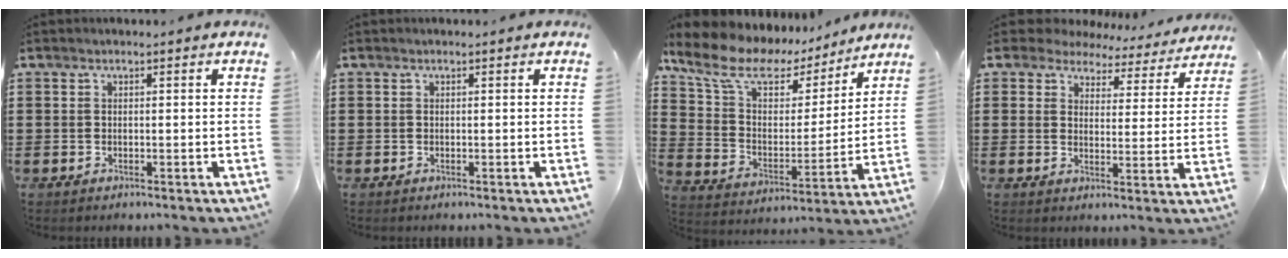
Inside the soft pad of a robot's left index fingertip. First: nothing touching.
{"total": 0.0}
{"total": 10.4, "force": [7.6, 5.2, 4.7], "torque": [-0.141, -0.036, 0.133]}
{"total": 4.8, "force": [4.5, 1.6, 0.4], "torque": [-0.028, -0.027, 0.078]}